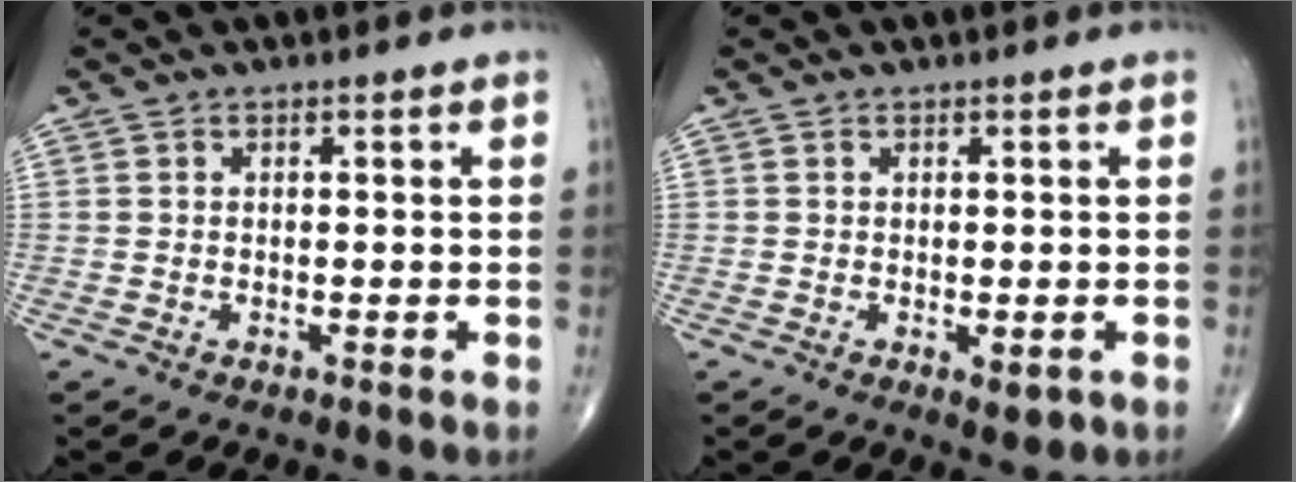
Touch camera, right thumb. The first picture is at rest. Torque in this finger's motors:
{"motor_torque": [-0.64, 0.07, -0.08, 0.12, -0.03]}